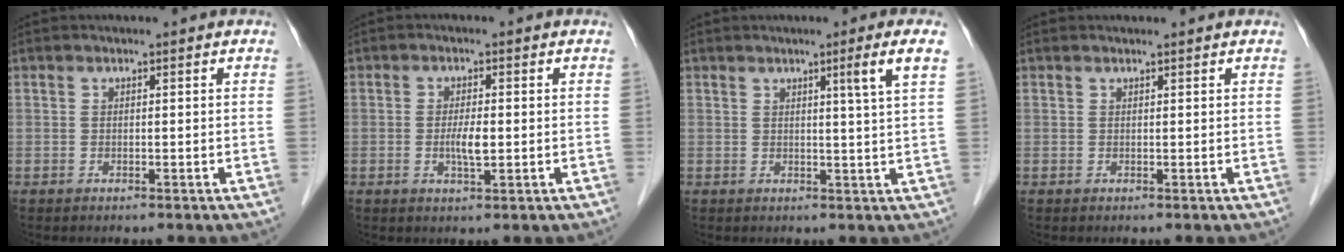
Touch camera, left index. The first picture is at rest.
{"total": 3.1, "force": [-0.4, 0.7, 2.9], "torque": [-0.059, -0.003, -0.005]}
{"total": 4.0, "force": [1.8, -1.4, 3.3], "torque": [-0.050, -0.012, 0.033]}
{"total": 0.8, "force": [0.8, 0.0, 0.1], "torque": [-0.010, 0.009, 0.014]}